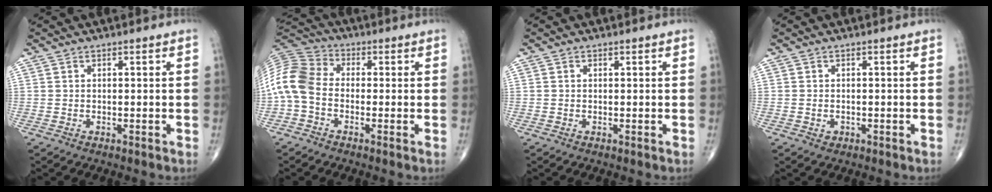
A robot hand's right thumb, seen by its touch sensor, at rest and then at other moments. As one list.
[{"total": 10.4, "force": [-1.7, 7.4, 7.1], "torque": [-0.145, 0.027, -0.053]}, {"total": 0.0}, {"total": 1.2, "force": [-0.3, 1.0, 0.6], "torque": [-0.006, 0.002, -0.002]}]